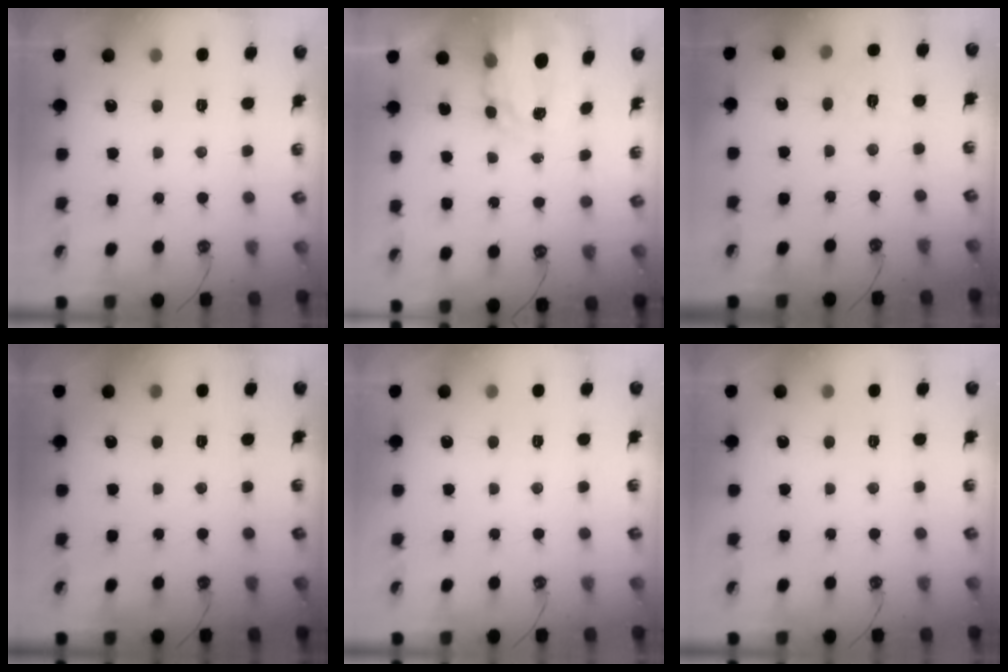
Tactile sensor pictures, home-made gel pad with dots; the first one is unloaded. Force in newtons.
{"total": 4.3, "press": 4.3, "slide": 0.3}
{"total": 4.1, "press": 4.1, "slide": 0.1}
{"total": 0.0}
{"total": 0.0}
{"total": 0.0}